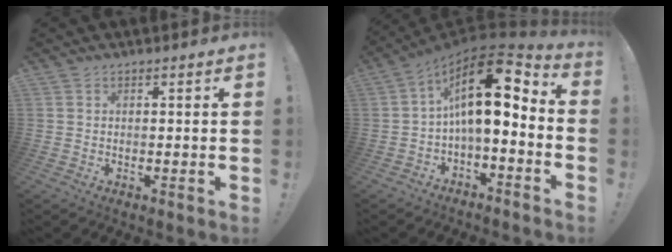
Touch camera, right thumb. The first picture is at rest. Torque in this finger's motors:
{"motor_torque": [1.98, 3.03, 1.53, -1.18, 0.62]}